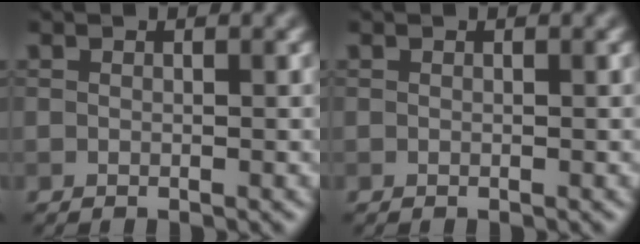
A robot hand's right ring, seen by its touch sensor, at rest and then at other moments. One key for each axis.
{"total": 0.0}